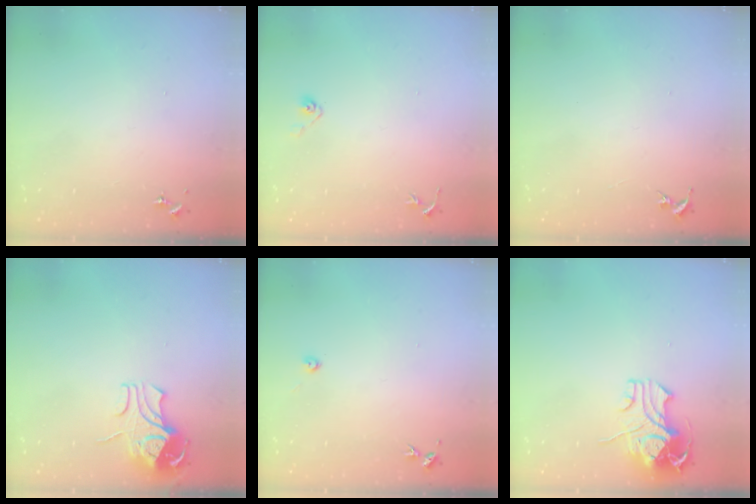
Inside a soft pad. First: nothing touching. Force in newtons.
{"total": 3.5, "press": 3.2, "slide": 1.5}
{"total": 0.0}
{"total": 8.9, "press": 8.9, "slide": 0.9}
{"total": 2.2, "press": 2.2, "slide": 0.3}
{"total": 10.7, "press": 10.6, "slide": 1.8}